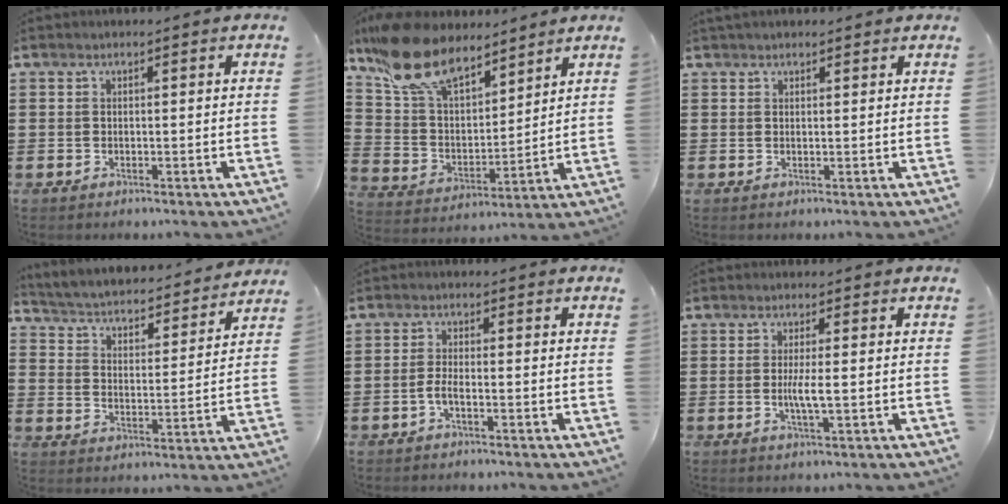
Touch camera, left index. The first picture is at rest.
{"total": 13.4, "force": [10.5, 5.3, 6.4], "torque": [-0.168, -0.040, 0.195]}
{"total": 1.0, "force": [0.9, 0.3, 0.3], "torque": [-0.007, 0.001, 0.018]}
{"total": 2.7, "force": [2.7, -0.1, 0.3], "torque": [-0.026, -0.032, 0.035]}
{"total": 2.3, "force": [-1.1, 0.5, 2.0], "torque": [-0.050, -0.004, -0.024]}
{"total": 3.3, "force": [-0.3, 0.3, 3.2], "torque": [-0.058, -0.004, -0.006]}